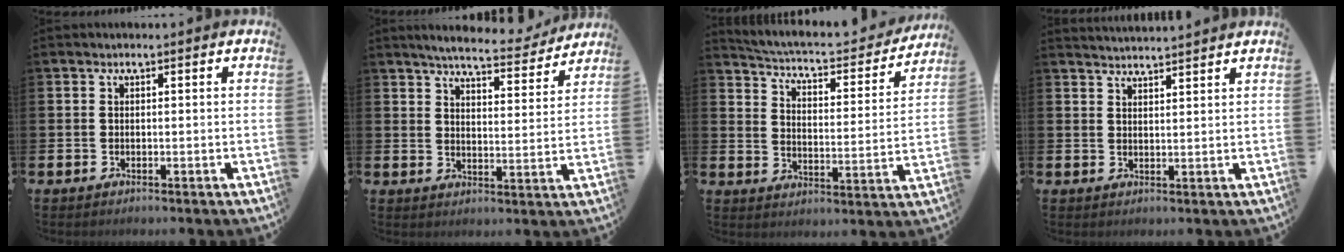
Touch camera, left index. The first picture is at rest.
{"total": 5.9, "force": [5.7, 0.6, 1.7], "torque": [-0.039, -0.039, 0.094]}
{"total": 4.8, "force": [4.5, 0.9, 1.4], "torque": [-0.055, -0.039, 0.069]}
{"total": 3.0, "force": [3.0, -0.3, -0.2], "torque": [0.002, -0.020, 0.054]}